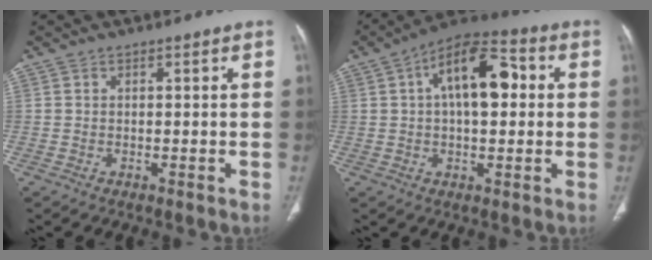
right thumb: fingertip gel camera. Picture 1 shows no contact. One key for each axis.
{"total": 14.3, "fx": 2.8, "fy": 7.1, "fz": 12.1, "tx": -0.177, "ty": 0.026, "tz": 0.036}